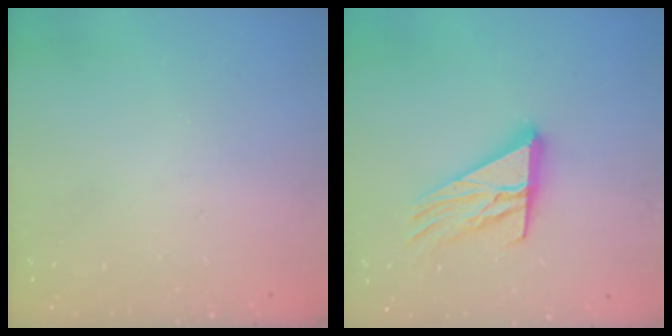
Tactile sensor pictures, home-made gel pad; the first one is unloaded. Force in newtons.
{"total": 14.6, "press": 14.5, "slide": 1.4}